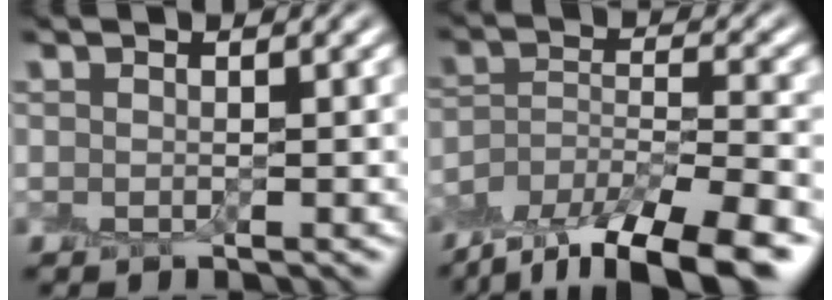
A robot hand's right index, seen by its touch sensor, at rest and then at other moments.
{"total": 11.6, "force": [-9.4, 3.6, 5.7], "torque": [-0.097, -0.012, -0.147]}